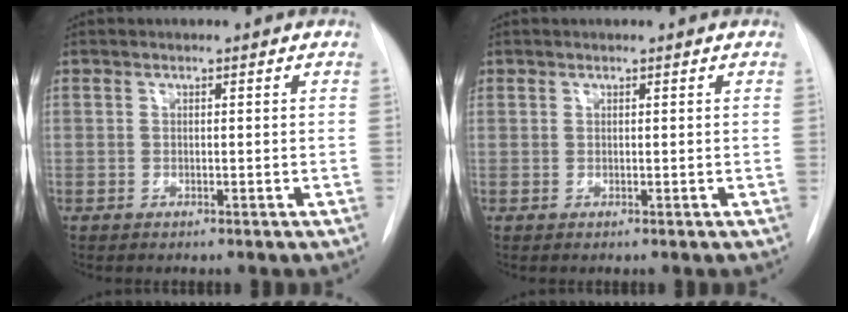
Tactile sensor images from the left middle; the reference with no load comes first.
{"total": 0.0}